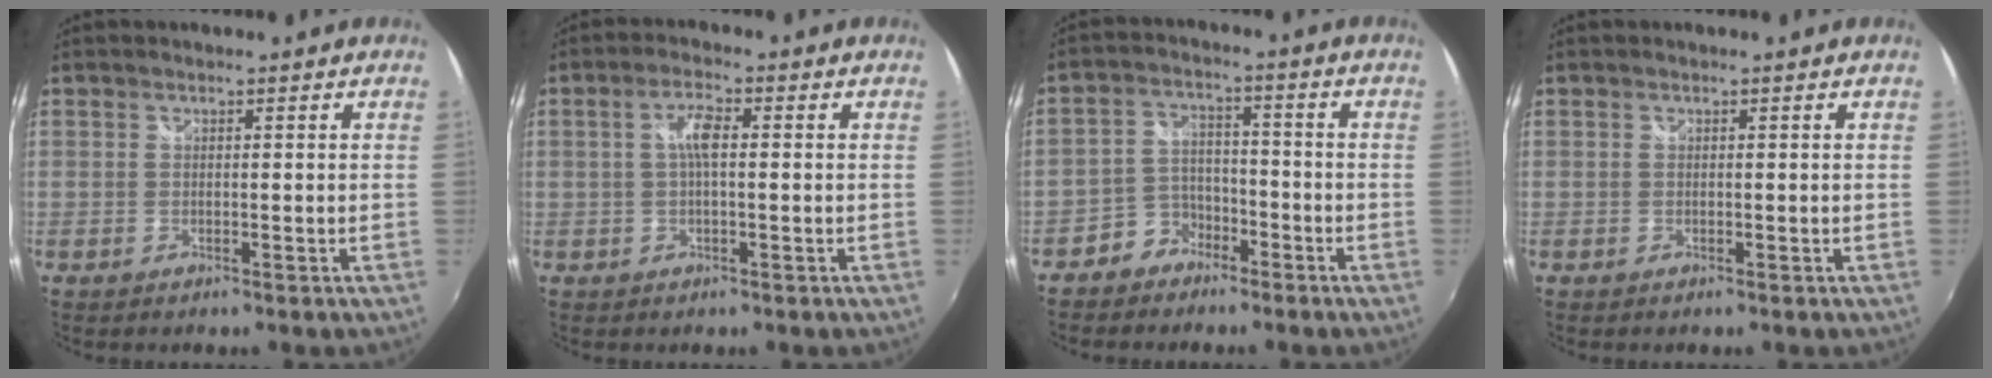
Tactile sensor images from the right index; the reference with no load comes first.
{"total": 3.9, "force": [0.3, 1.2, 3.7], "torque": [-0.070, 0.007, 0.006]}
{"total": 5.8, "force": [-4.2, 3.8, 0.7], "torque": [-0.025, 0.025, -0.077]}
{"total": 0.0}